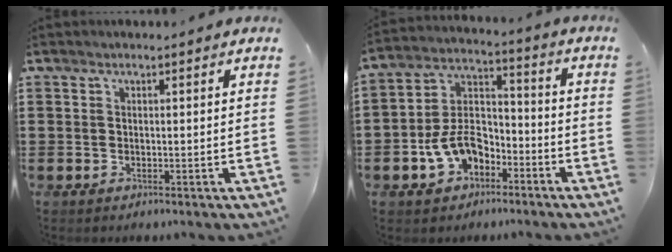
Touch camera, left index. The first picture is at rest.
{"total": 8.3, "force": [-4.2, 5.4, 4.7], "torque": [-0.116, 0.013, -0.085]}